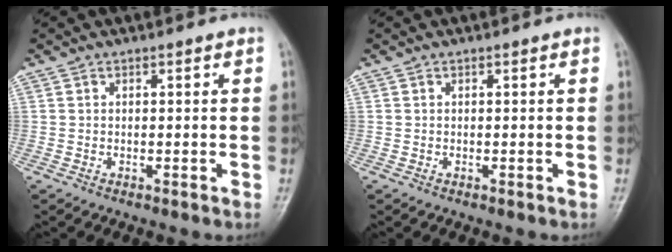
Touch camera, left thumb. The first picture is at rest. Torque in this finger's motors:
{"motor_torque": [0.00, 0.00, -0.01, 0.00, 0.00]}